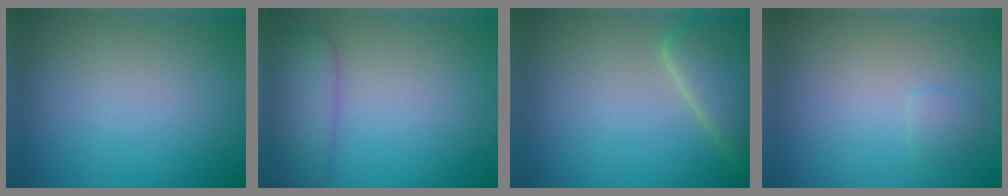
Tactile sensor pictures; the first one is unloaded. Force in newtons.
{"total": 3.8, "press": 3.8, "slide": 0.1}
{"total": 5.1, "press": 5.1, "slide": 0.4}
{"total": 0.9, "press": 0.9, "slide": 0.1}